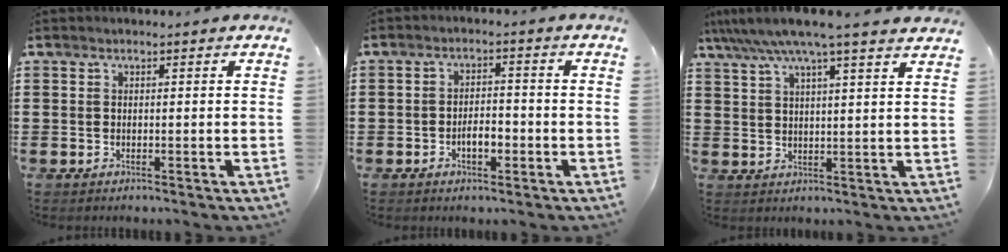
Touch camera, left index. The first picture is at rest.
{"total": 3.5, "force": [-1.2, 1.6, 2.9], "torque": [-0.052, 0.005, -0.023]}
{"total": 7.0, "force": [5.8, -0.4, 3.9], "torque": [-0.092, -0.023, 0.100]}